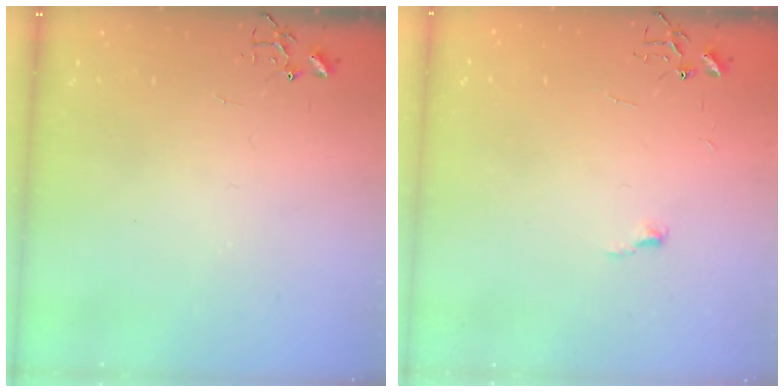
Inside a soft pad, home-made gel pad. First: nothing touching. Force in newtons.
{"total": 3.5, "press": 3.5, "slide": 0.4}